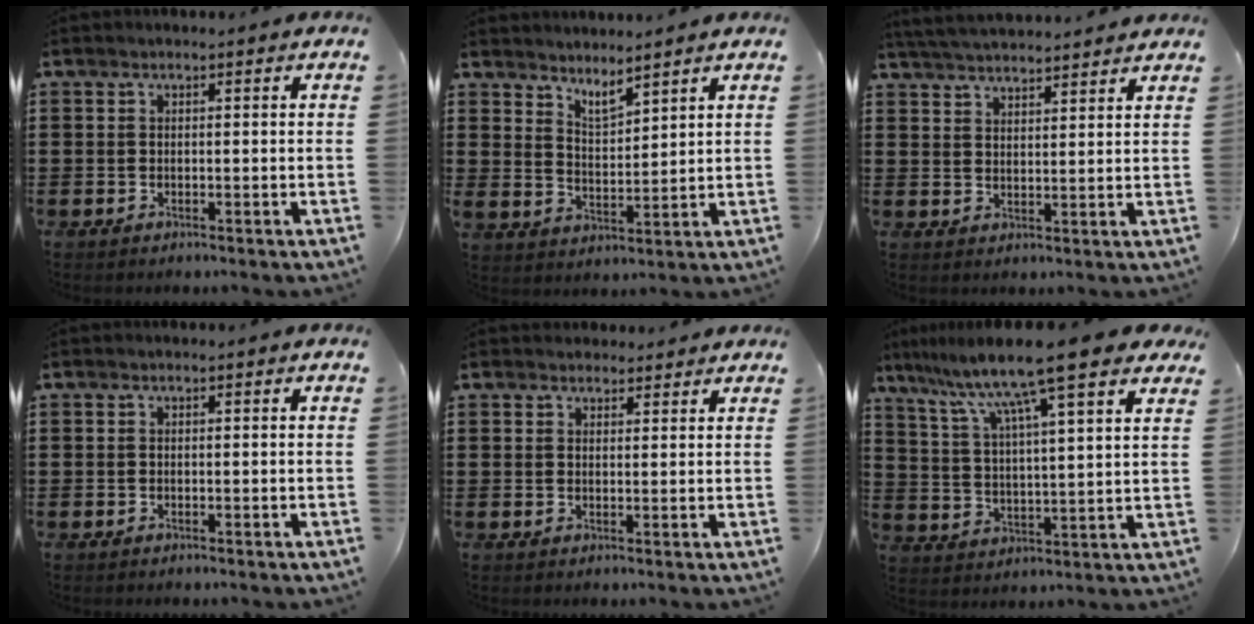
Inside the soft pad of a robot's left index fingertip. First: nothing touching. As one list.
[{"total": 3.8, "force": [3.7, 0.2, 0.7], "torque": [-0.023, -0.014, 0.068]}, {"total": 4.0, "force": [4.0, -0.2, 0.3], "torque": [-0.021, -0.015, 0.072]}, {"total": 0.0}, {"total": 2.2, "force": [2.1, 0.7, -0.2], "torque": [-0.003, 0.000, 0.041]}, {"total": 11.9, "force": [9.3, 0.3, 7.4], "torque": [-0.160, -0.052, 0.146]}]